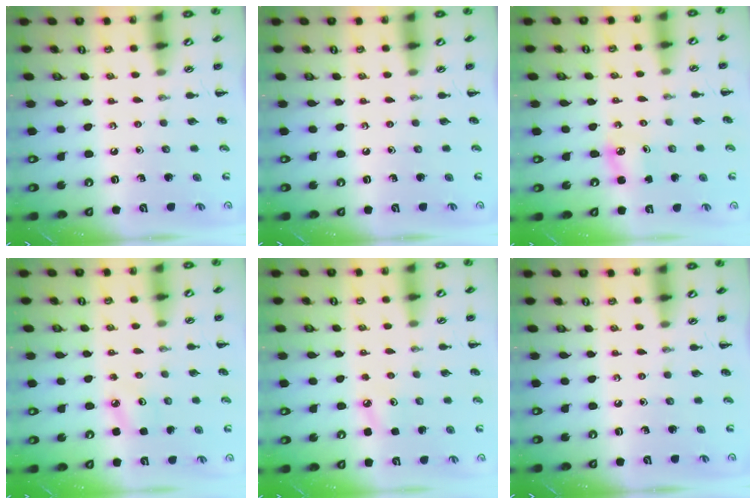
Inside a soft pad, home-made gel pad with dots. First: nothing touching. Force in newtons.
{"total": 0.0}
{"total": 2.9, "press": 2.8, "slide": 0.5}
{"total": 5.5, "press": 5.2, "slide": 1.8}
{"total": 4.9, "press": 4.7, "slide": 1.4}
{"total": 0.0}